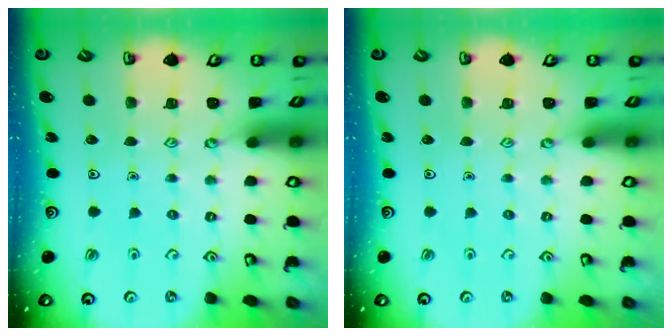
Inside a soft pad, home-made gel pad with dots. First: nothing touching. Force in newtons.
{"total": 0.0}